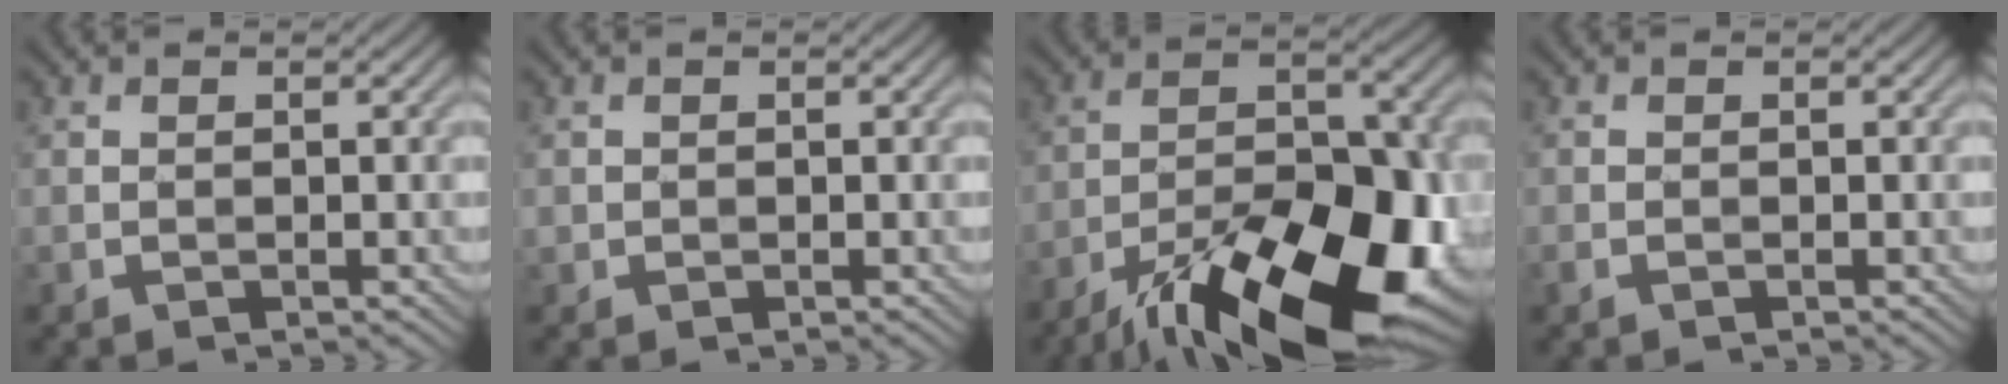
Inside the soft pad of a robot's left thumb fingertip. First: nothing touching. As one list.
[{"total": 0.6, "force": [0.0, 0.6, 0.0], "torque": [-0.001, -0.004, -0.001]}, {"total": 19.6, "force": [-11.9, 7.6, 13.6], "torque": [-0.202, -0.018, -0.192]}, {"total": 0.7, "force": [-0.6, 0.3, 0.3], "torque": [-0.010, -0.002, -0.012]}]